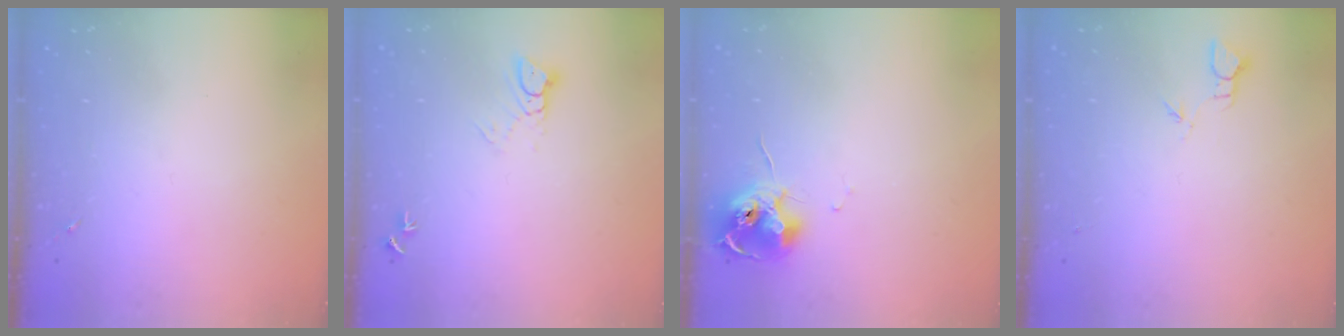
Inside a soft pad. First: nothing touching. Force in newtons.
{"total": 4.7, "press": 4.7, "slide": 0.2}
{"total": 11.9, "press": 11.8, "slide": 1.2}
{"total": 2.4, "press": 2.4, "slide": 0.2}